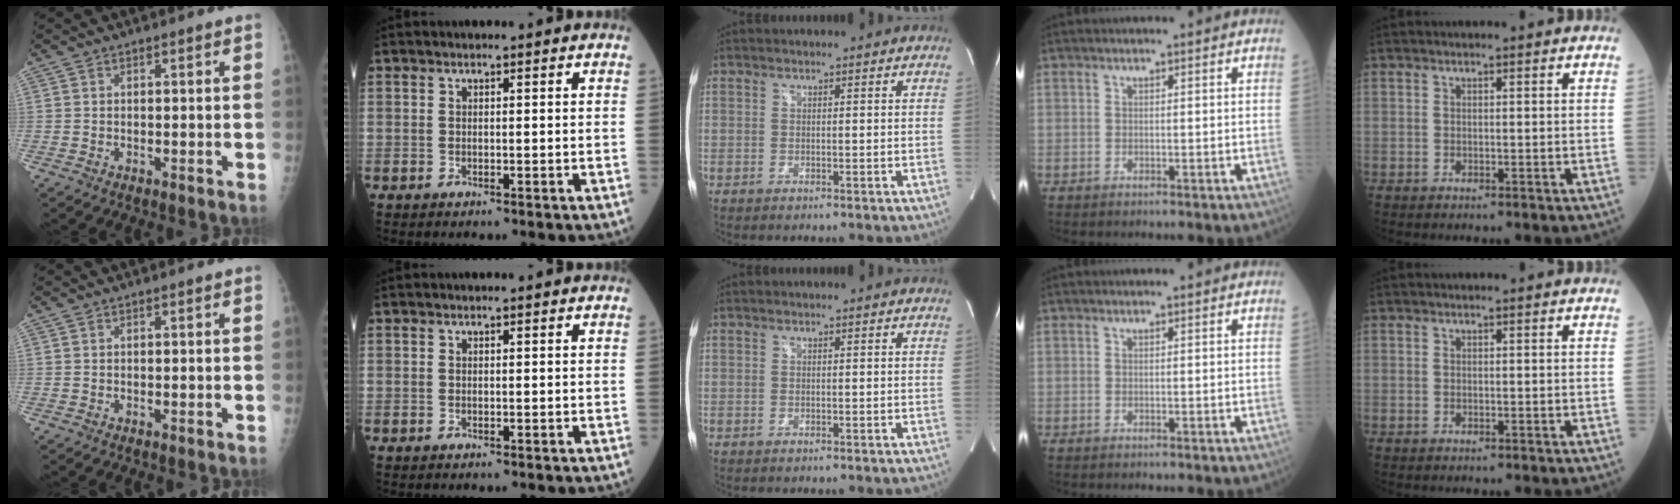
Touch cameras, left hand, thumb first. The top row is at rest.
{}